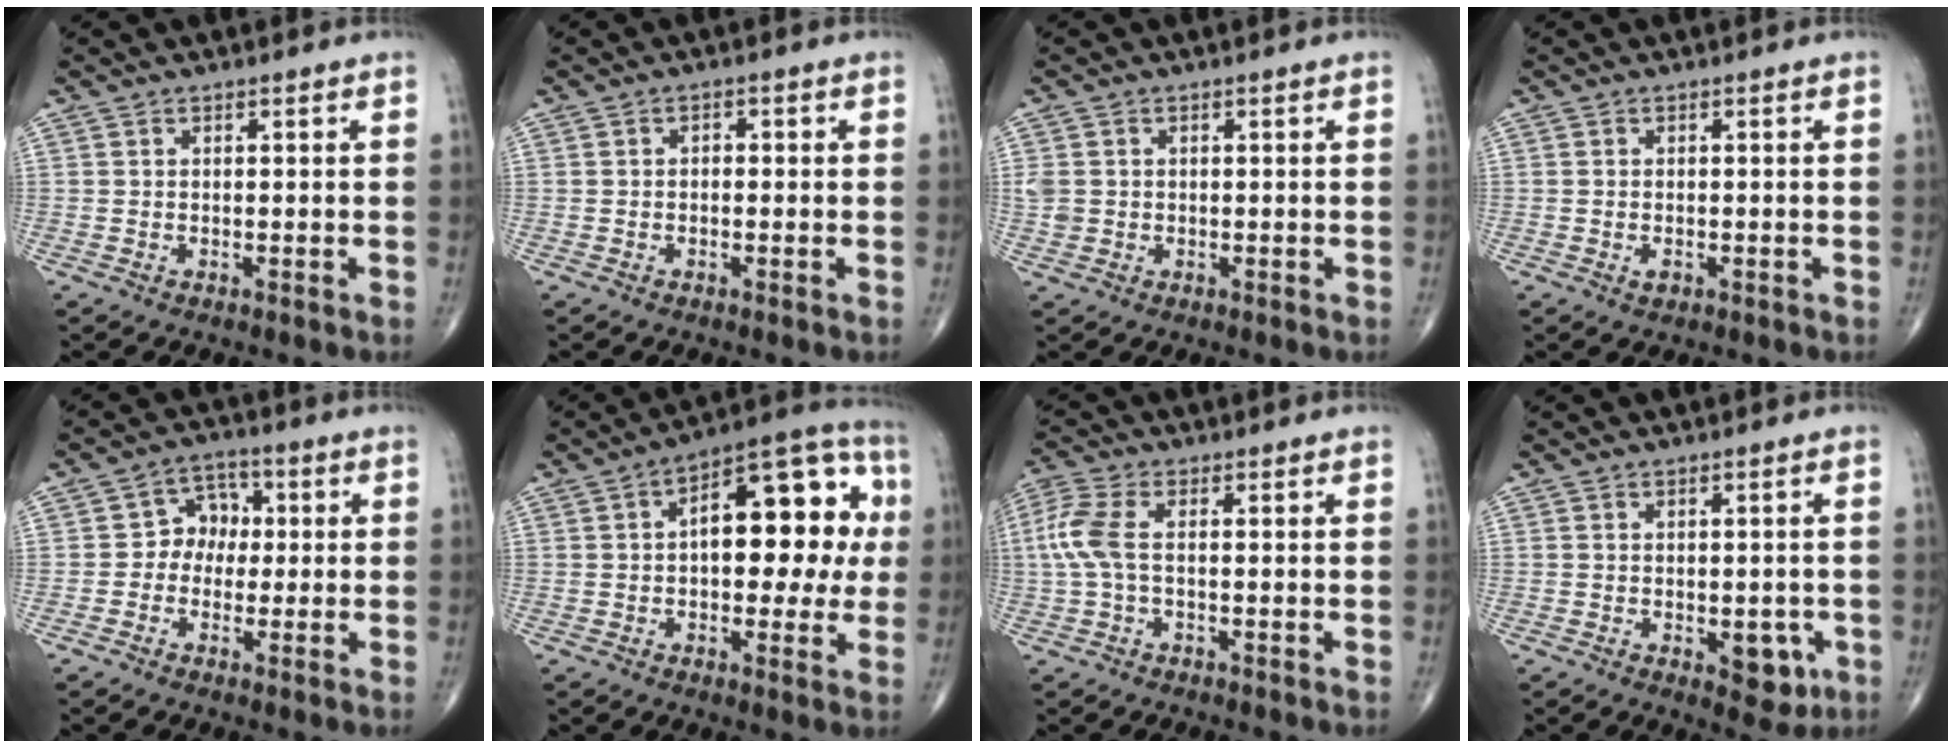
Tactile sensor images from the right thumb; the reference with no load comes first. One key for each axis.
{"total": 1.1, "fx": -0.1, "fy": 0.8, "fz": 0.9, "tx": -0.005, "ty": 0.005, "tz": -0.006}
{"total": 2.7, "fx": 0.1, "fy": 2.3, "fz": 1.4, "tx": -0.031, "ty": 0.003, "tz": 0.005}
{"total": 1.3, "fx": -0.5, "fy": 0.8, "fz": 0.9, "tx": -0.013, "ty": 0.000, "tz": -0.007}
{"total": 6.1, "fx": -0.1, "fy": 5.2, "fz": 3.2, "tx": -0.015, "ty": 0.020, "tz": -0.014}
{"total": 19.2, "fx": 2.2, "fy": 9.2, "fz": 16.6, "tx": -0.191, "ty": 0.033, "tz": 0.020}
{"total": 6.9, "fx": 0.2, "fy": 3.3, "fz": 6.1, "tx": -0.173, "ty": 0.015, "tz": -0.001}
{"total": 5.7, "fx": -1.6, "fy": 3.0, "fz": 4.5, "tx": -0.033, "ty": -0.003, "tz": -0.014}